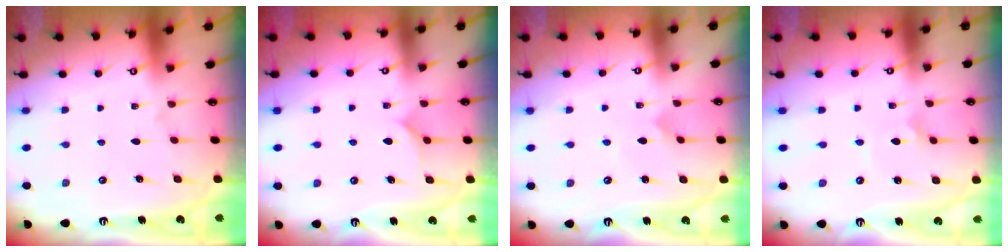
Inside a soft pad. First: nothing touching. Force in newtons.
{"total": 5.7, "press": 5.7, "slide": 0.4}
{"total": 2.0, "press": 2.0, "slide": 0.1}
{"total": 2.7, "press": 2.7, "slide": 0.2}